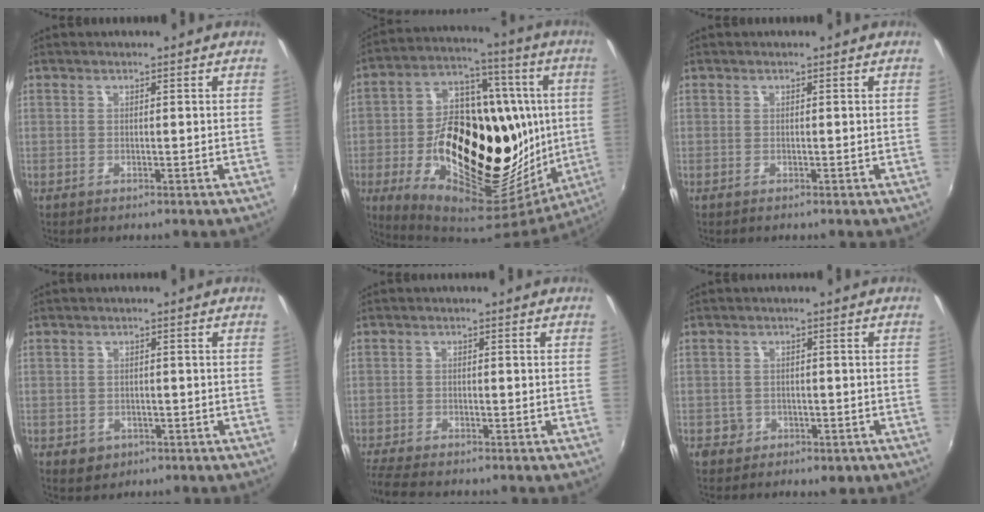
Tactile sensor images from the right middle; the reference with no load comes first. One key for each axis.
{"total": 34.0, "fx": -2.4, "fy": 19.0, "fz": 28.1, "tx": -0.462, "ty": 0.019, "tz": -0.011}
{"total": 0.0}
{"total": 3.3, "fx": -1.3, "fy": 2.7, "fz": 1.4, "tx": -0.033, "ty": -0.001, "tz": -0.010}
{"total": 6.6, "fx": -5.8, "fy": 1.2, "fz": 2.9, "tx": -0.081, "ty": -0.028, "tz": -0.103}
{"total": 4.3, "fx": -1.6, "fy": 3.8, "fz": 1.4, "tx": -0.034, "ty": -0.001, "tz": -0.020}